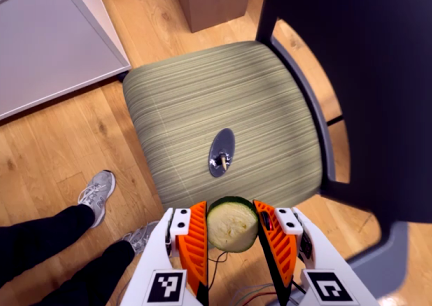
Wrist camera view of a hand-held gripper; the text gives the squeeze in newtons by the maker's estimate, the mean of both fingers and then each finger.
{"total": 9.4, "left": 9.8, "right": 9.0}